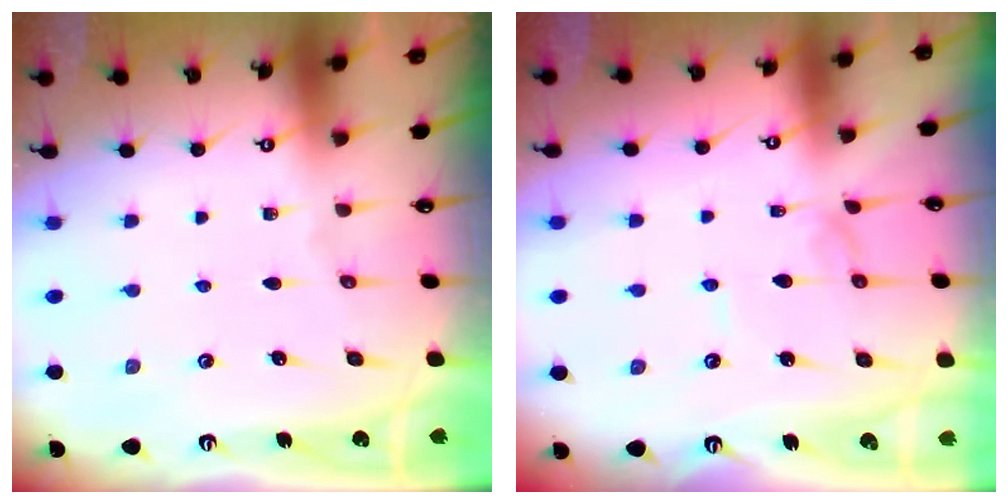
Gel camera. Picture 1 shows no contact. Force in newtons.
{"total": 1.6, "press": 1.6, "slide": 0.0}